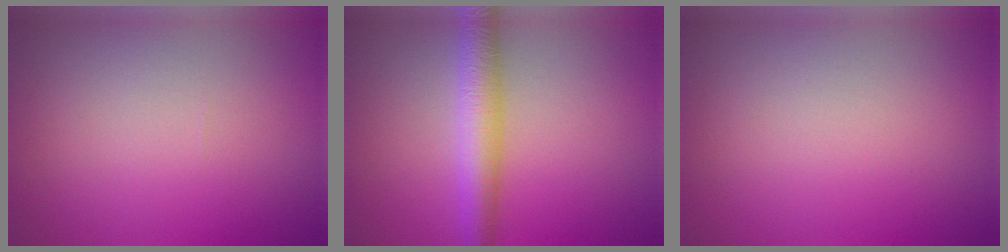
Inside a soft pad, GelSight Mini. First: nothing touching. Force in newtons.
{"total": 4.2, "press": 4.2, "slide": 0.0}
{"total": 0.0}